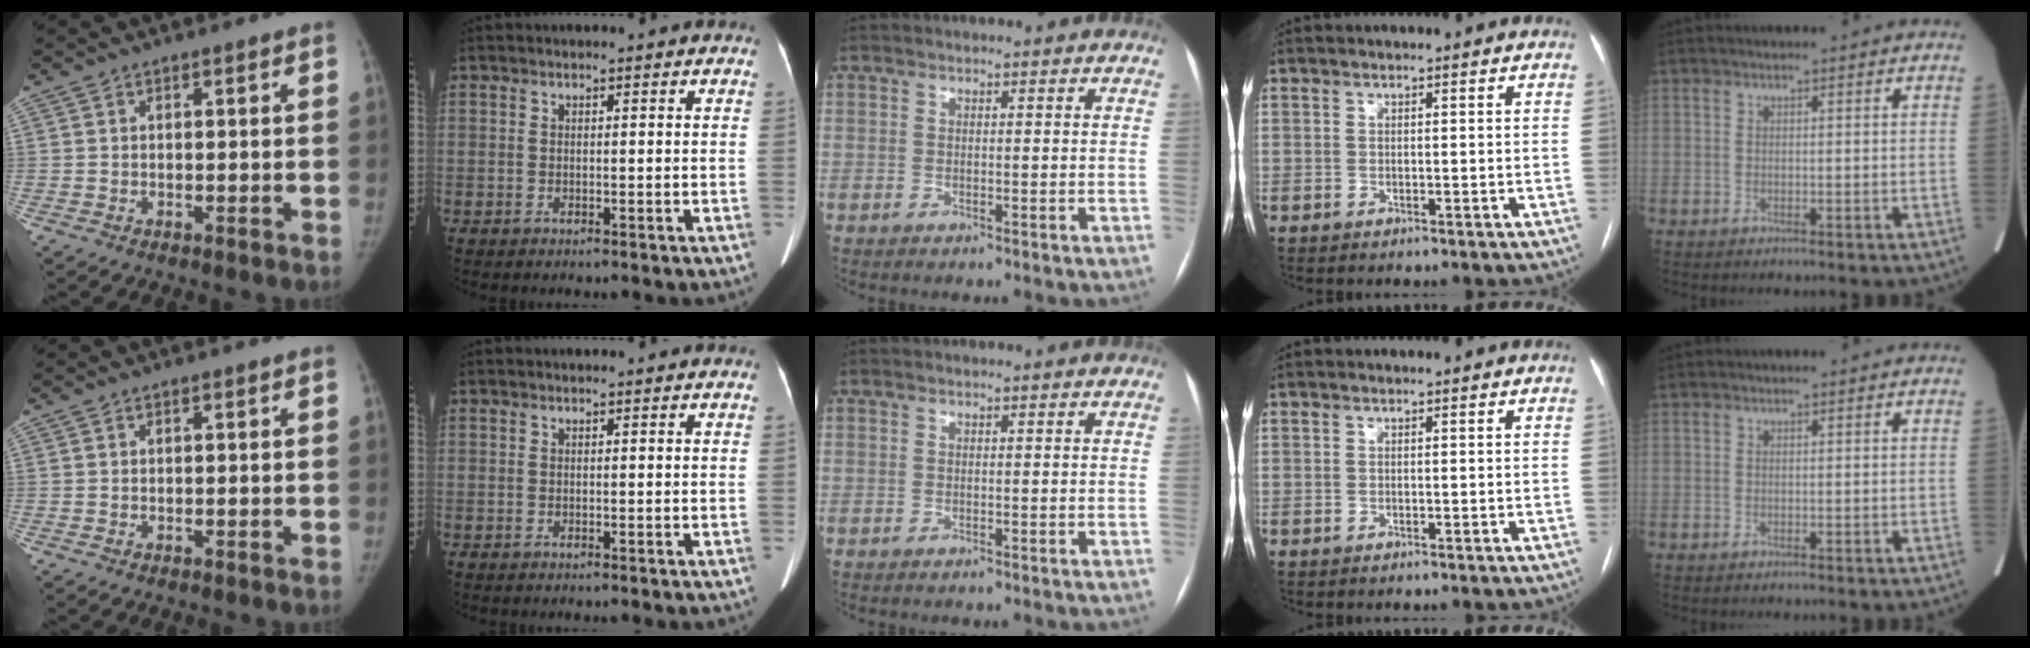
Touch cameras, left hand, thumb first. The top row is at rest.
{}